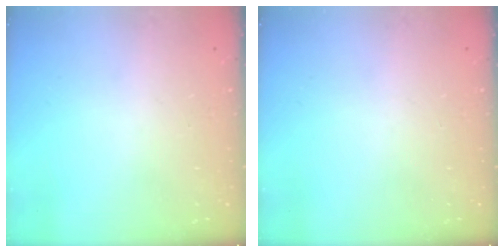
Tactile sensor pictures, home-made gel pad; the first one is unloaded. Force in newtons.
{"total": 0.0}